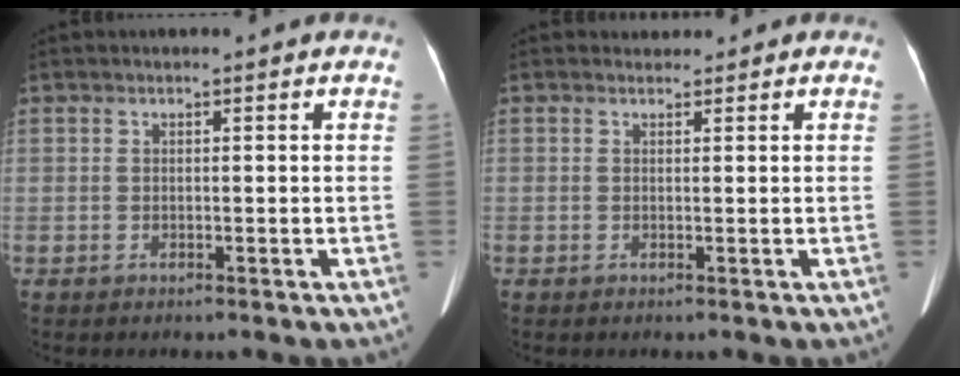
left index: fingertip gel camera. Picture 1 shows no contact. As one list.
[{"total": 1.4, "force": [0.8, 1.1, -0.2], "torque": [0.010, 0.013, 0.008]}]